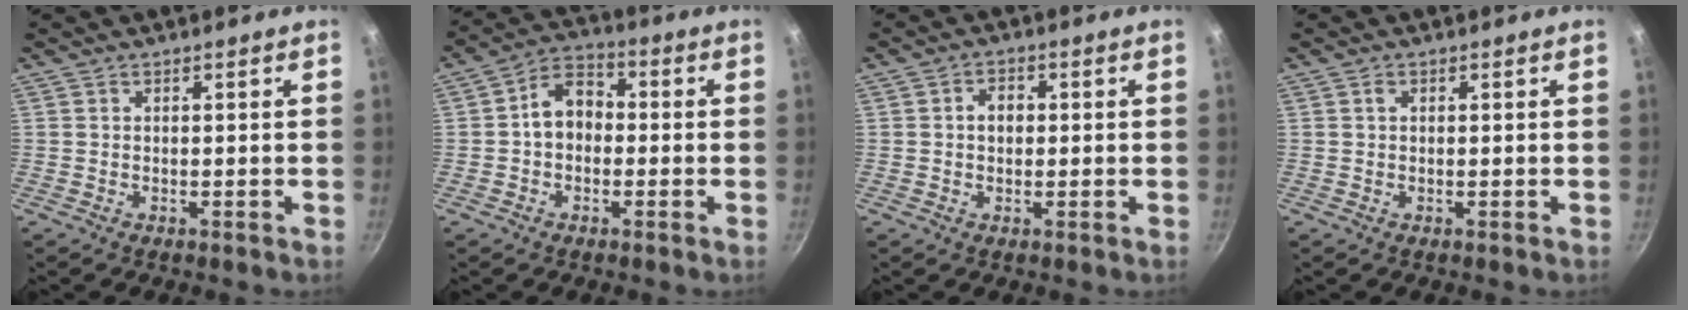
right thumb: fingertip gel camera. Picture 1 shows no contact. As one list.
[{"total": 7.5, "force": [-0.5, 5.7, 4.9], "torque": [-0.047, 0.028, -0.026]}, {"total": 2.7, "force": [0.2, 2.1, 1.7], "torque": [-0.014, 0.008, 0.000]}, {"total": 0.7, "force": [0.2, 0.5, 0.5], "torque": [-0.007, 0.004, 0.003]}]